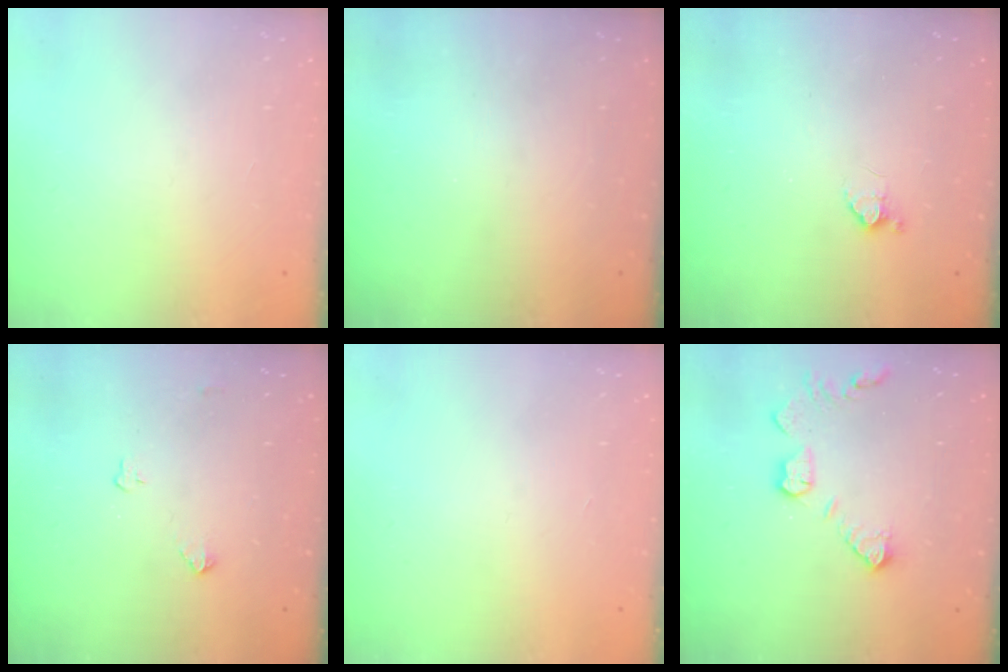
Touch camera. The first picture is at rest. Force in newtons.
{"total": 0.0}
{"total": 6.4, "press": 6.4, "slide": 0.7}
{"total": 3.7, "press": 3.7, "slide": 0.6}
{"total": 0.0}
{"total": 10.8, "press": 10.8, "slide": 0.8}